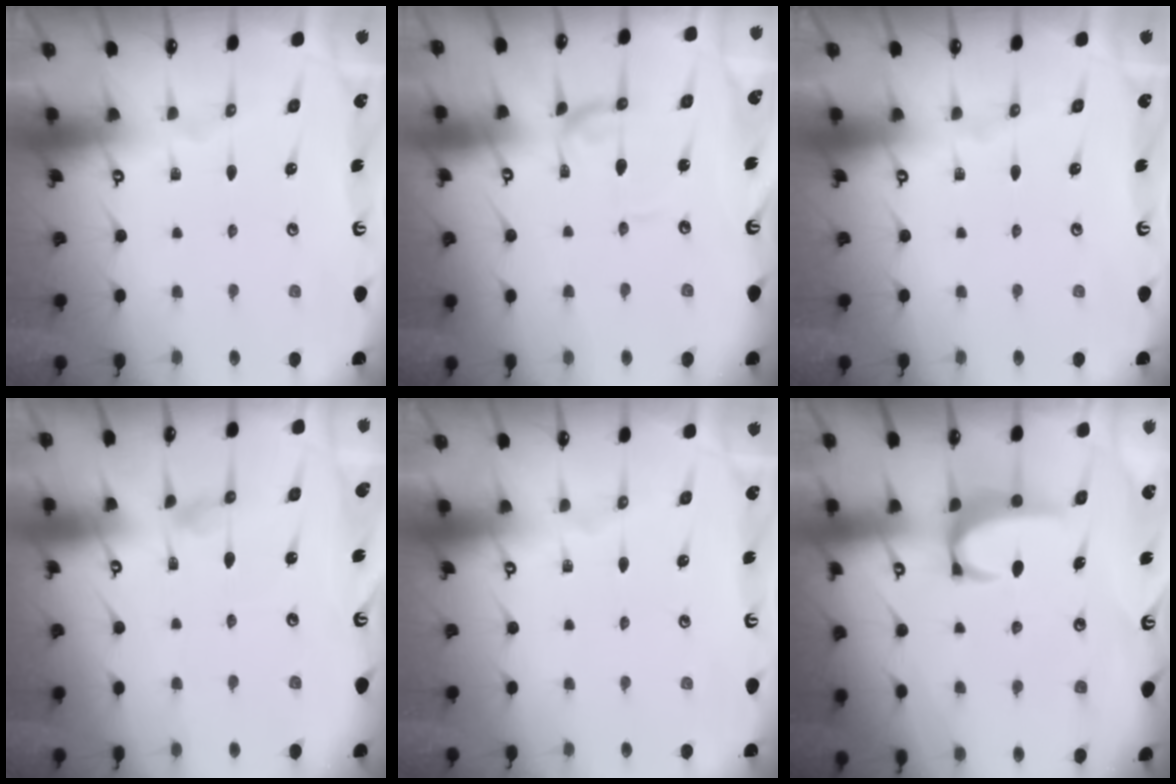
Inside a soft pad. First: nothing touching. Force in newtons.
{"total": 0.6, "press": 0.6, "slide": 0.1}
{"total": 0.0}
{"total": 0.0}
{"total": 0.0}
{"total": 3.3, "press": 3.3, "slide": 0.3}